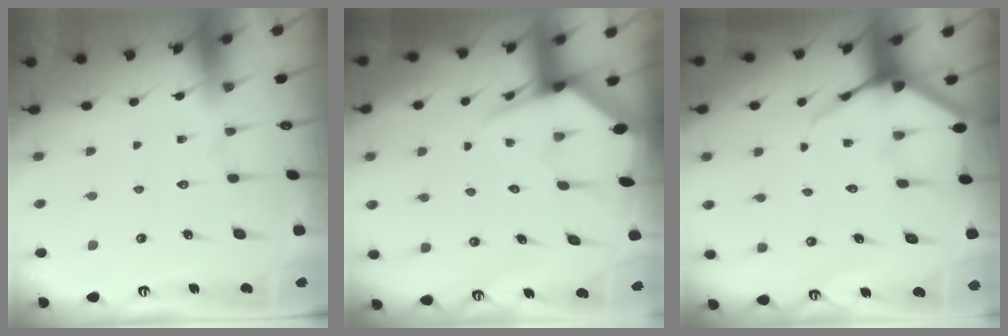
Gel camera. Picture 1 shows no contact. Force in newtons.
{"total": 5.4, "press": 5.4, "slide": 0.6}
{"total": 5.9, "press": 5.9, "slide": 0.7}